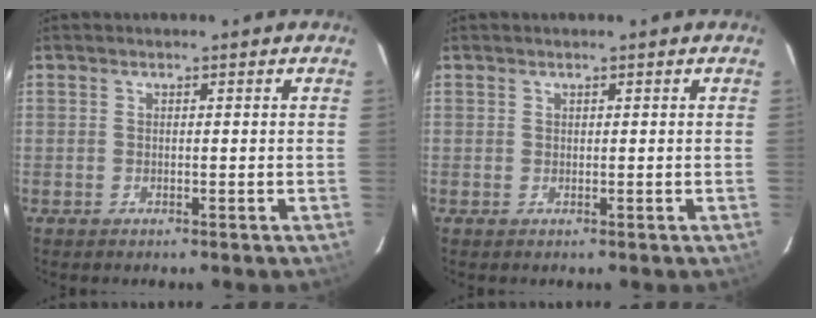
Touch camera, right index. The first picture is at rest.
{"total": 0.0}